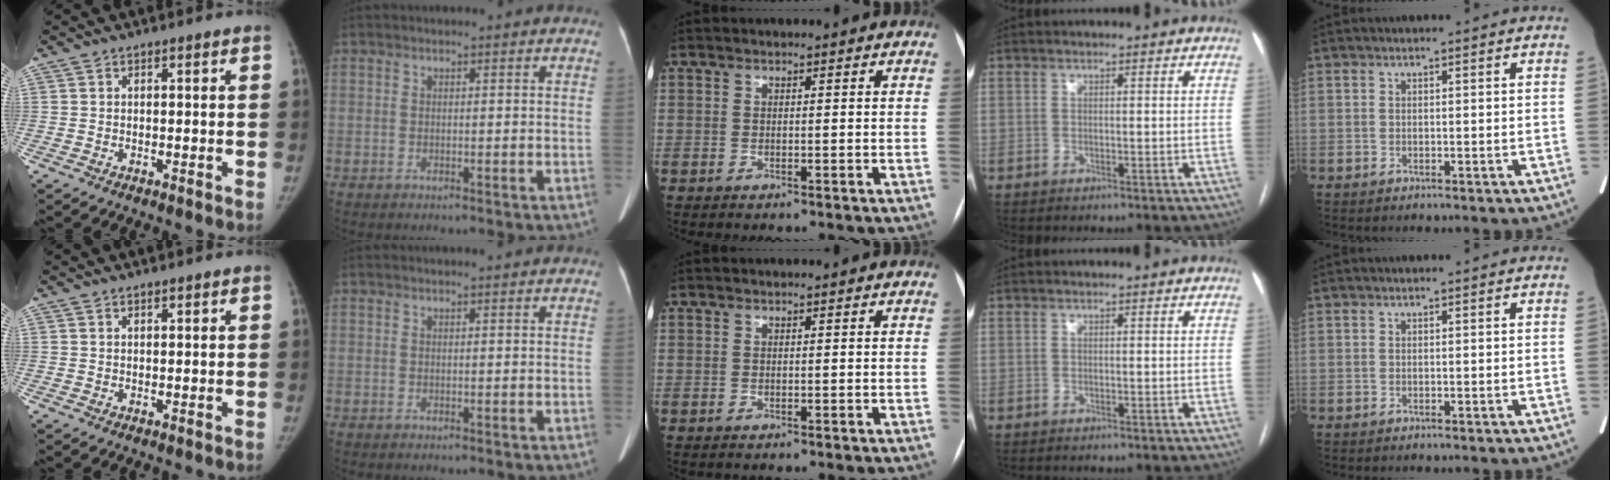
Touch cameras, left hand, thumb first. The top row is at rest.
{"thumb": {"total": 0.7, "force": [0.6, 0.2, 0.3], "torque": [-0.005, -0.003, 0.010]}, "index": {"total": 1.9, "force": [1.8, 0.1, 0.6], "torque": [-0.010, 0.012, 0.023]}}